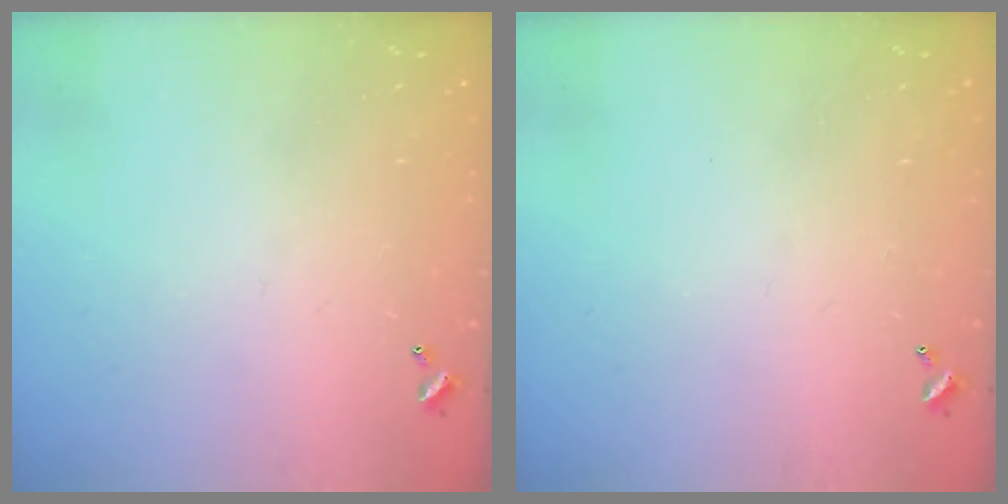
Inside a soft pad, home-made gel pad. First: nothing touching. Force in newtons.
{"total": 0.0}